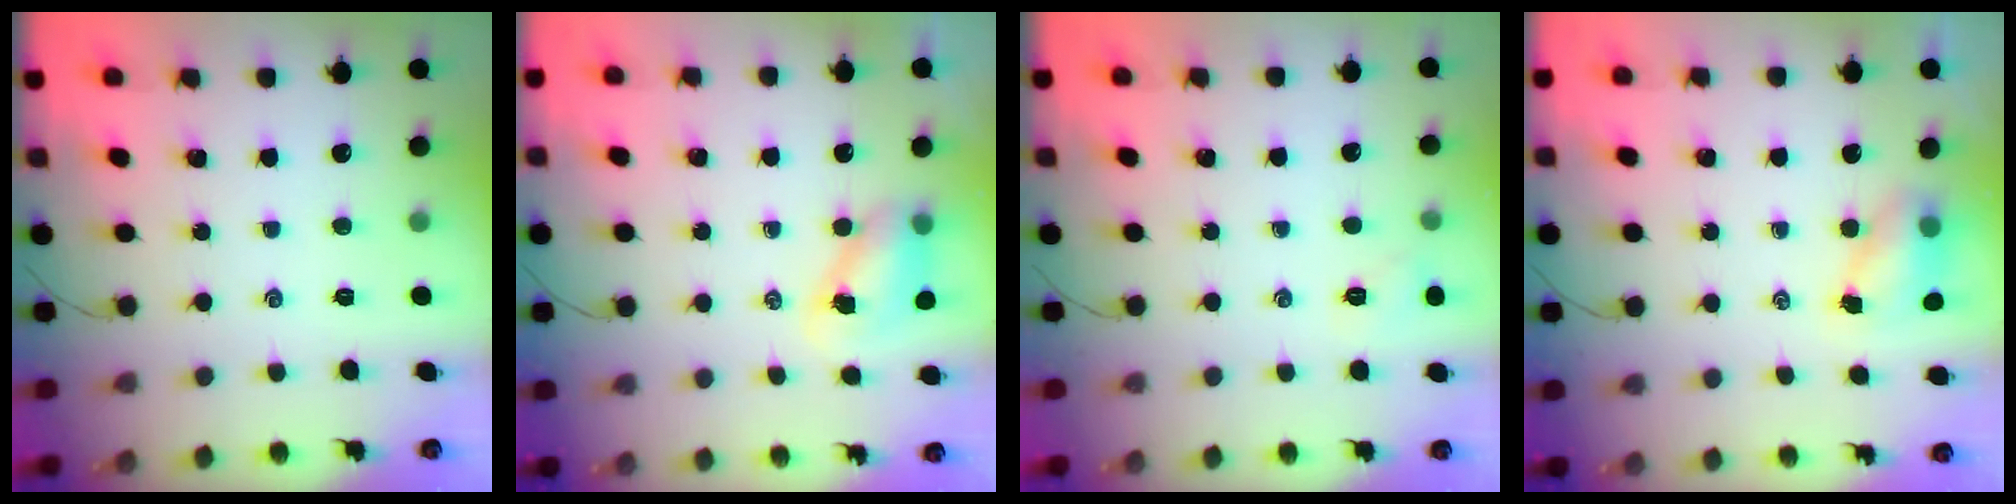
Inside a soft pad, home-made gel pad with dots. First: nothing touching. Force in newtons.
{"total": 6.7, "press": 6.7, "slide": 0.9}
{"total": 5.1, "press": 4.9, "slide": 1.3}
{"total": 5.5, "press": 5.4, "slide": 0.5}